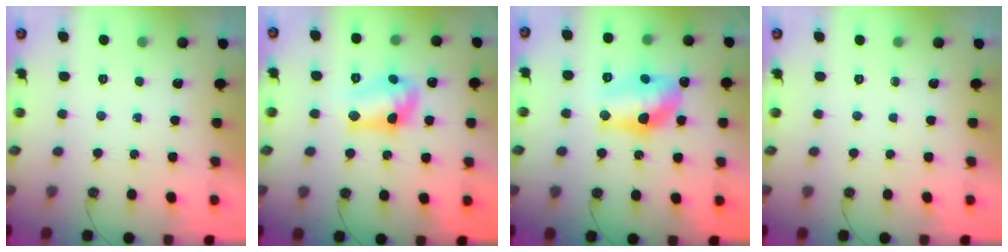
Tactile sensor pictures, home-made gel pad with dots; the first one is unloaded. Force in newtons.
{"total": 11.6, "press": 11.6, "slide": 0.8}
{"total": 14.9, "press": 14.1, "slide": 5.0}
{"total": 0.0}